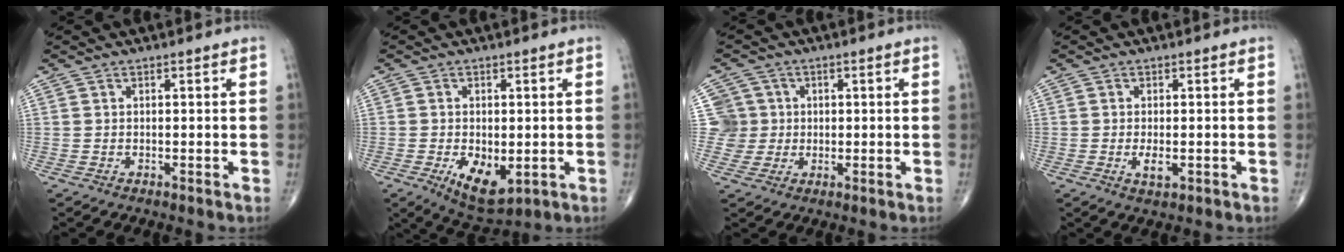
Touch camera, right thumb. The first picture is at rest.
{"total": 8.1, "force": [-2.1, 4.3, 6.6], "torque": [-0.104, -0.014, -0.023]}
{"total": 5.5, "force": [0.7, 5.4, -0.2], "torque": [0.043, 0.009, 0.010]}
{"total": 2.7, "force": [-0.7, 1.2, 2.3], "torque": [-0.044, -0.005, -0.011]}